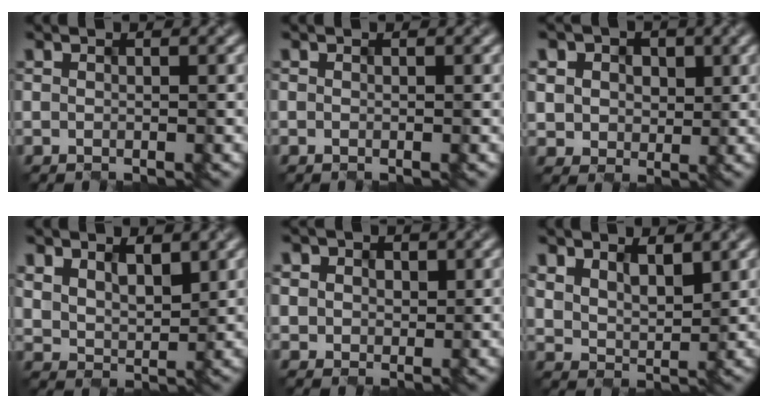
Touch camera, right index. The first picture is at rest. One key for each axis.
{"total": 0.0}
{"total": 5.0, "fx": 1.8, "fy": 4.3, "fz": 1.8, "tx": -0.064, "ty": 0.009, "tz": 0.029}
{"total": 3.9, "fx": 1.7, "fy": 2.7, "fz": 2.2, "tx": -0.050, "ty": -0.012, "tz": 0.029}
{"total": 3.4, "fx": 1.3, "fy": 2.9, "fz": 1.1, "tx": -0.042, "ty": 0.002, "tz": 0.021}
{"total": 3.5, "fx": 1.8, "fy": 2.3, "fz": 2.0, "tx": -0.046, "ty": -0.011, "tz": 0.033}